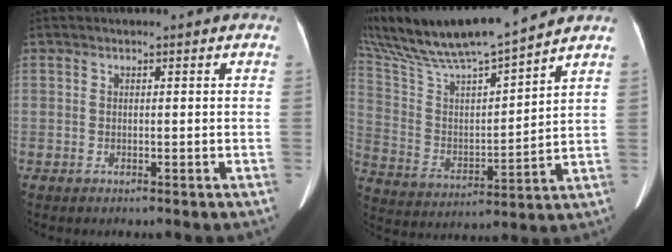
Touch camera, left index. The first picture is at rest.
{"total": 20.2, "force": [17.8, 1.0, 9.5], "torque": [-0.191, 0.016, 0.320]}